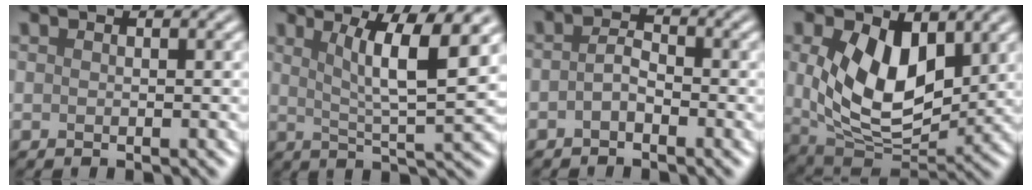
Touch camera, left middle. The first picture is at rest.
{"total": 6.7, "force": [2.7, 1.1, 6.1], "torque": [-0.090, 0.000, 0.048]}
{"total": 1.2, "force": [-0.7, 0.5, 0.9], "torque": [-0.022, 0.008, -0.015]}
{"total": 9.1, "force": [2.0, 5.4, 7.1], "torque": [-0.145, -0.012, 0.043]}